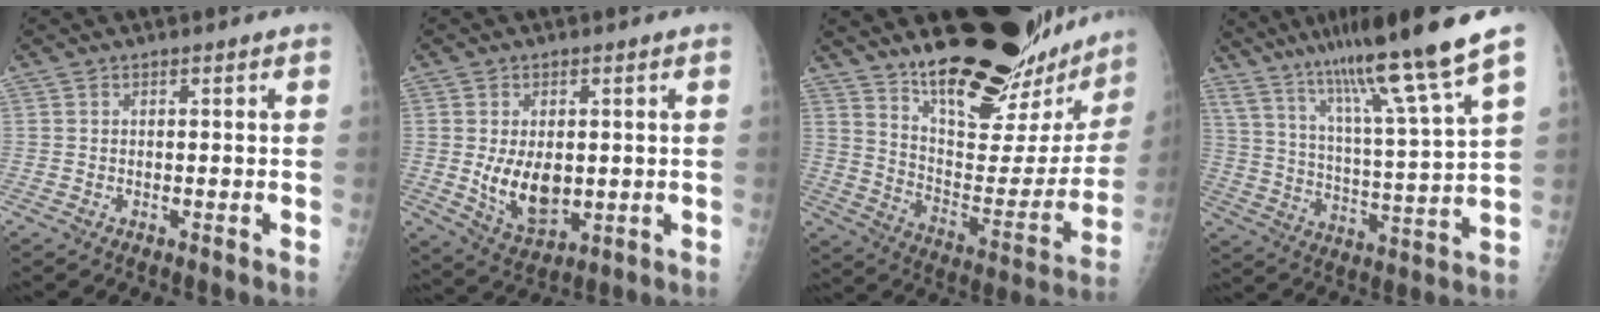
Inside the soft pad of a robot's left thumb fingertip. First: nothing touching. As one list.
[{"total": 9.4, "force": [-0.1, 6.0, 7.2], "torque": [-0.098, -0.018, 0.013]}, {"total": 27.4, "force": [21.8, 8.1, 14.6], "torque": [-0.179, -0.139, 0.316]}, {"total": 18.9, "force": [13.1, 0.2, 13.6], "torque": [-0.209, -0.055, 0.222]}]